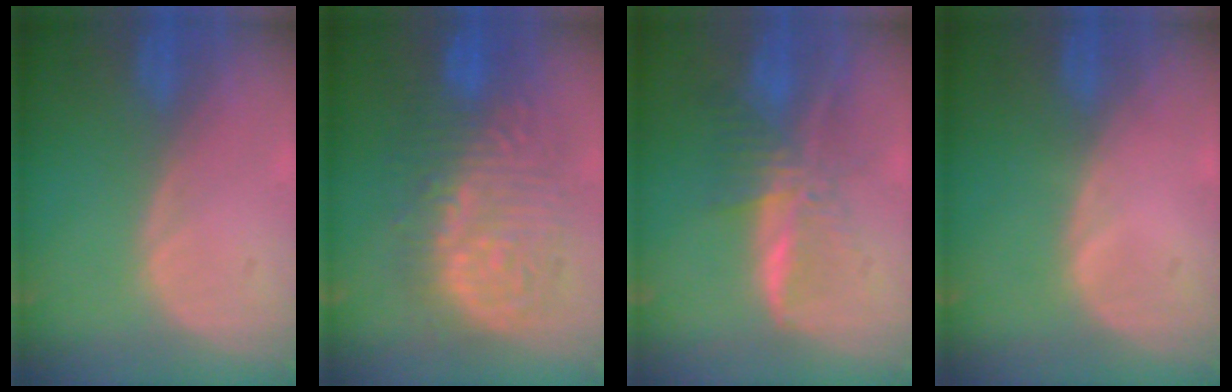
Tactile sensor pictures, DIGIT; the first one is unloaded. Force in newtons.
{"total": 12.1, "press": 12.0, "slide": 1.1}
{"total": 7.9, "press": 6.7, "slide": 4.3}
{"total": 0.5, "press": 0.1, "slide": 0.5}